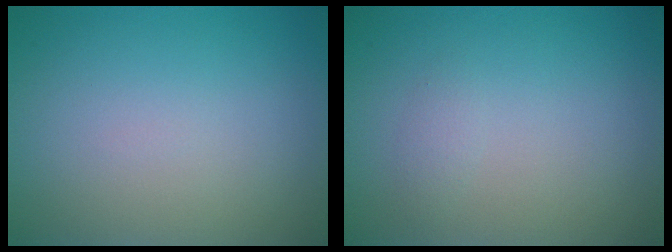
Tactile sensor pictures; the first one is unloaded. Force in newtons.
{"total": 0.8, "press": 0.8, "slide": 0.1}